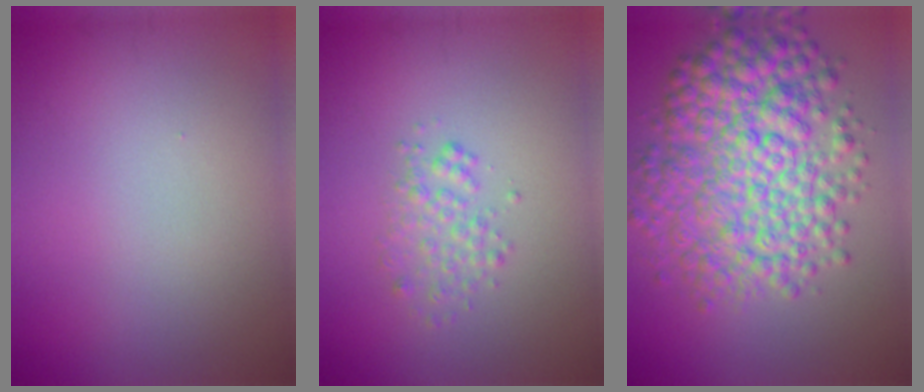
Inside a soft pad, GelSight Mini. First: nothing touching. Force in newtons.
{"total": 1.8, "press": 1.8, "slide": 0.0}
{"total": 9.3, "press": 9.3, "slide": 0.1}